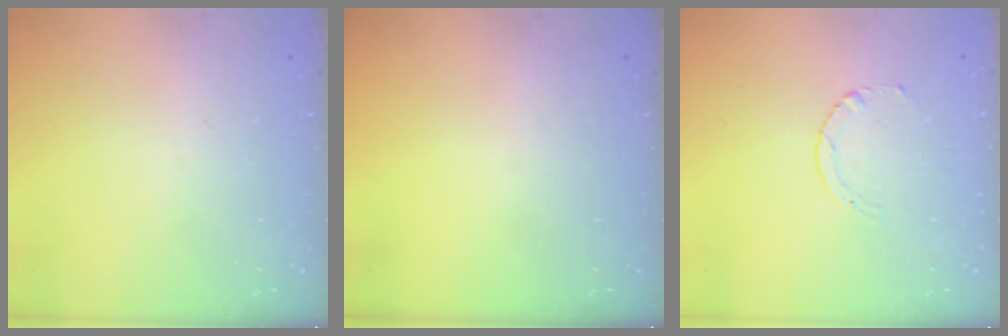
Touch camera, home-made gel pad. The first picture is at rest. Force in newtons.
{"total": 0.0}
{"total": 1.7, "press": 1.7, "slide": 0.2}